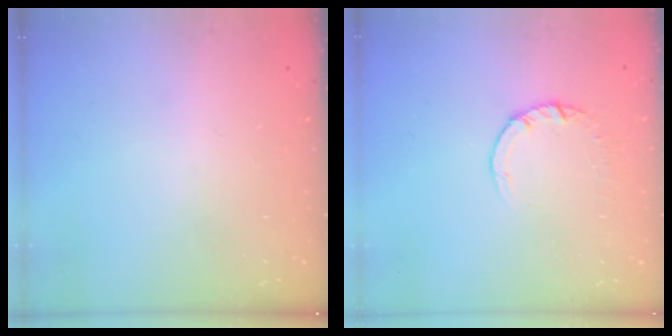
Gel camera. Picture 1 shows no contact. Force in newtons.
{"total": 2.5, "press": 2.5, "slide": 0.2}